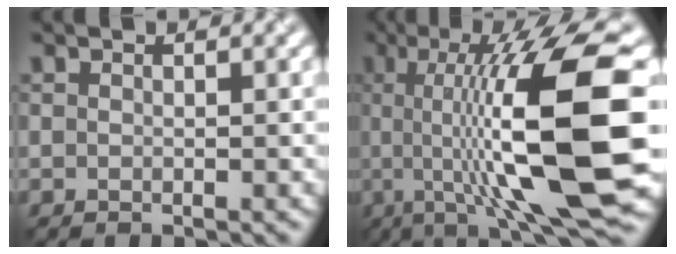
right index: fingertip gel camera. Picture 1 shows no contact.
{"total": 14.8, "force": [0.0, 3.5, 14.4], "torque": [-0.219, 0.008, -0.003]}